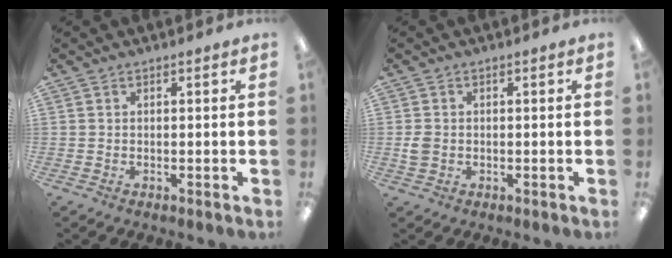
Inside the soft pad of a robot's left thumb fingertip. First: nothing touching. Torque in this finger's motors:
{"motor_torque": [-0.43, 0.48, 0.04, -0.04, -0.01]}